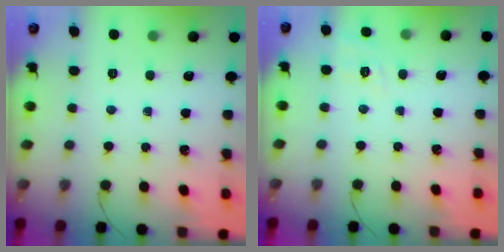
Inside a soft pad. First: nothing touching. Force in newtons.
{"total": 6.7, "press": 6.4, "slide": 2.1}